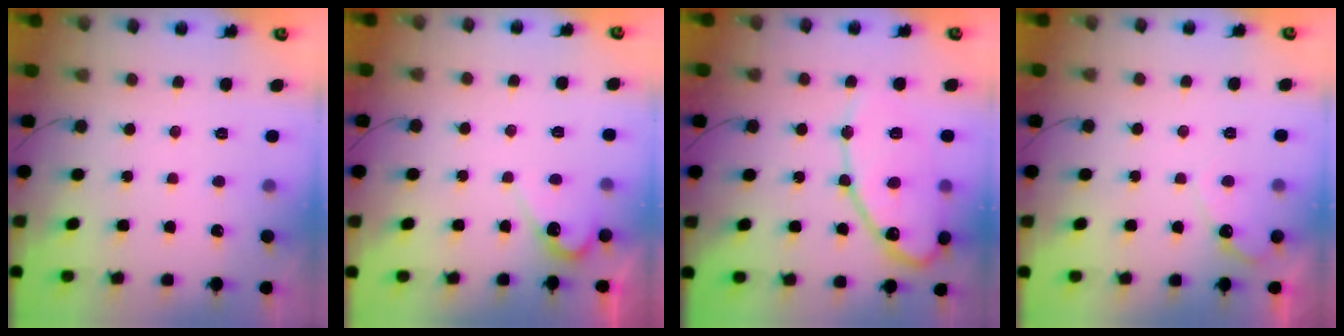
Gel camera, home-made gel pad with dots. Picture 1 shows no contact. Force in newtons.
{"total": 4.1, "press": 4.1, "slide": 0.3}
{"total": 15.5, "press": 15.4, "slide": 0.7}
{"total": 3.7, "press": 3.7, "slide": 0.2}